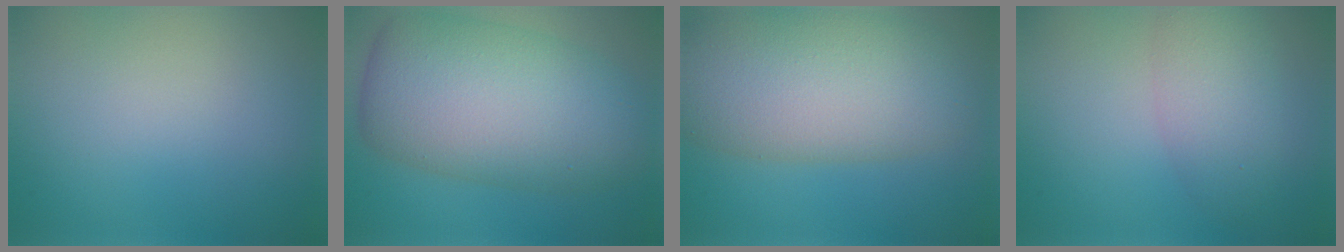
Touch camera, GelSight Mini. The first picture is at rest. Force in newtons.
{"total": 11.1, "press": 11.1, "slide": 0.4}
{"total": 10.0, "press": 10.0, "slide": 0.6}
{"total": 3.6, "press": 3.6, "slide": 0.2}